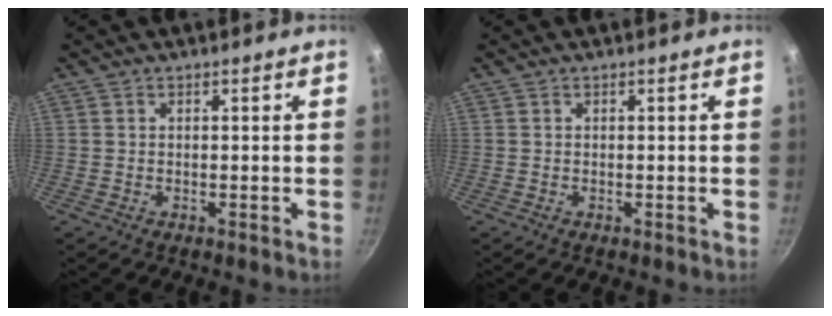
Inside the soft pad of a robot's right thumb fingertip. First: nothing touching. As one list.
[{"total": 0.0}]